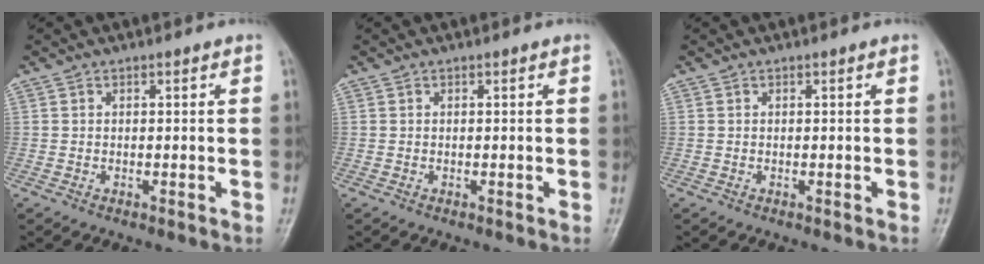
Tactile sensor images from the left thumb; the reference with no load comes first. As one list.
[{"total": 0.0}, {"total": 0.0}]